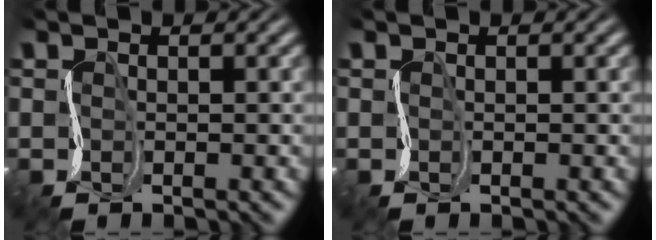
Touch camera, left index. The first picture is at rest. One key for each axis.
{"total": 0.0}